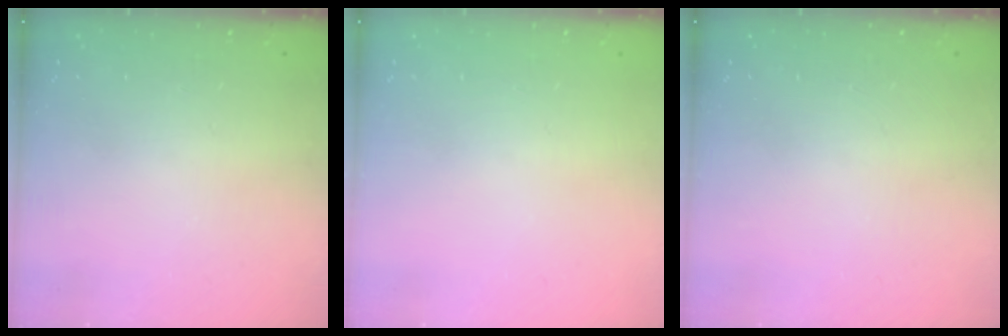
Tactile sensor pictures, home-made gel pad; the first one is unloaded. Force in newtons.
{"total": 0.0}
{"total": 0.0}